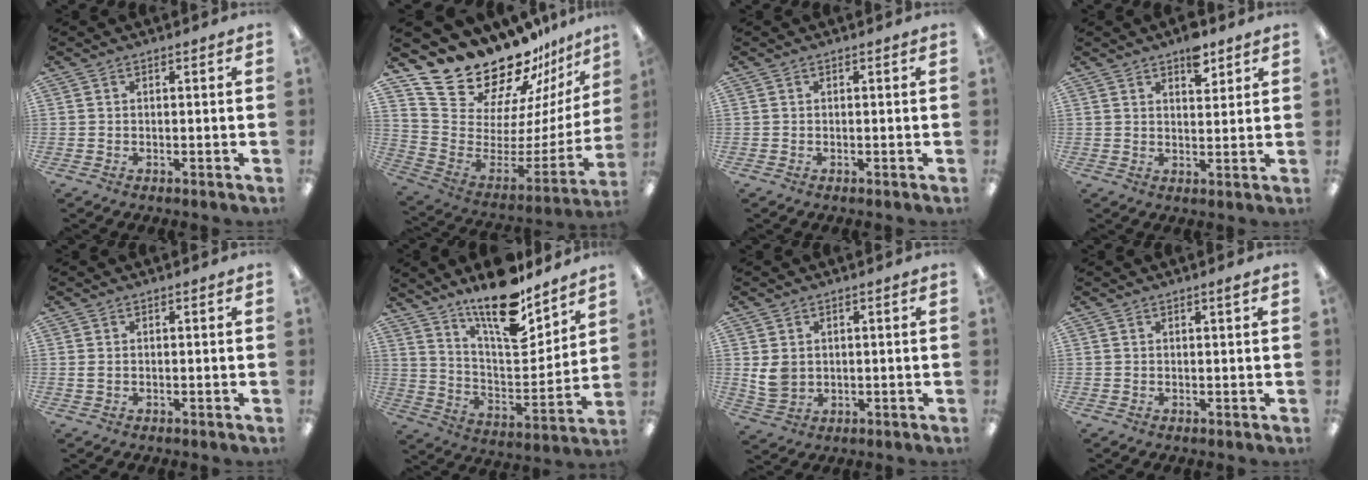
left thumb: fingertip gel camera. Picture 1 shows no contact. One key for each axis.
{"total": 21.7, "fx": 19.6, "fy": 7.3, "fz": 5.8, "tx": -0.102, "ty": -0.174, "tz": 0.365}
{"total": 0.0}
{"total": 6.4, "fx": 4.4, "fy": 3.1, "fz": 3.6, "tx": -0.033, "ty": -0.023, "tz": 0.070}
{"total": 1.0, "fx": 0.3, "fy": 0.6, "fz": 0.8, "tx": -0.016, "ty": 0.003, "tz": 0.005}
{"total": 17.5, "fx": 13.9, "fy": 5.3, "fz": 9.2, "tx": -0.156, "ty": -0.104, "tz": 0.238}
{"total": 5.3, "fx": 1.1, "fy": 4.3, "fz": 2.9, "tx": -0.053, "ty": 0.005, "tz": 0.025}
{"total": 1.0, "fx": 0.8, "fy": 0.2, "fz": 0.6, "tx": -0.012, "ty": 0.002, "tz": 0.013}